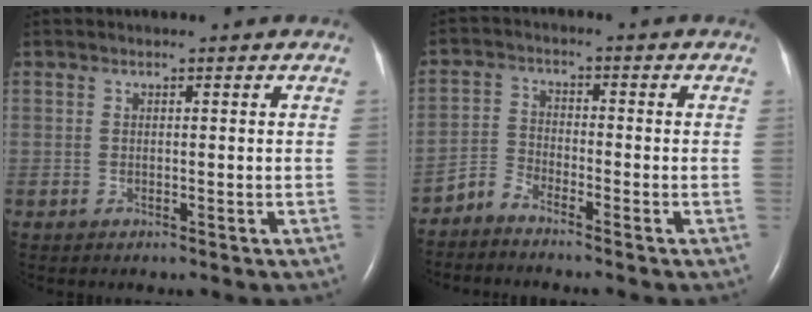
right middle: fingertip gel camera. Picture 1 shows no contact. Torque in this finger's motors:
{"motor_torque": [0.36, -0.64, -0.03, -0.01]}